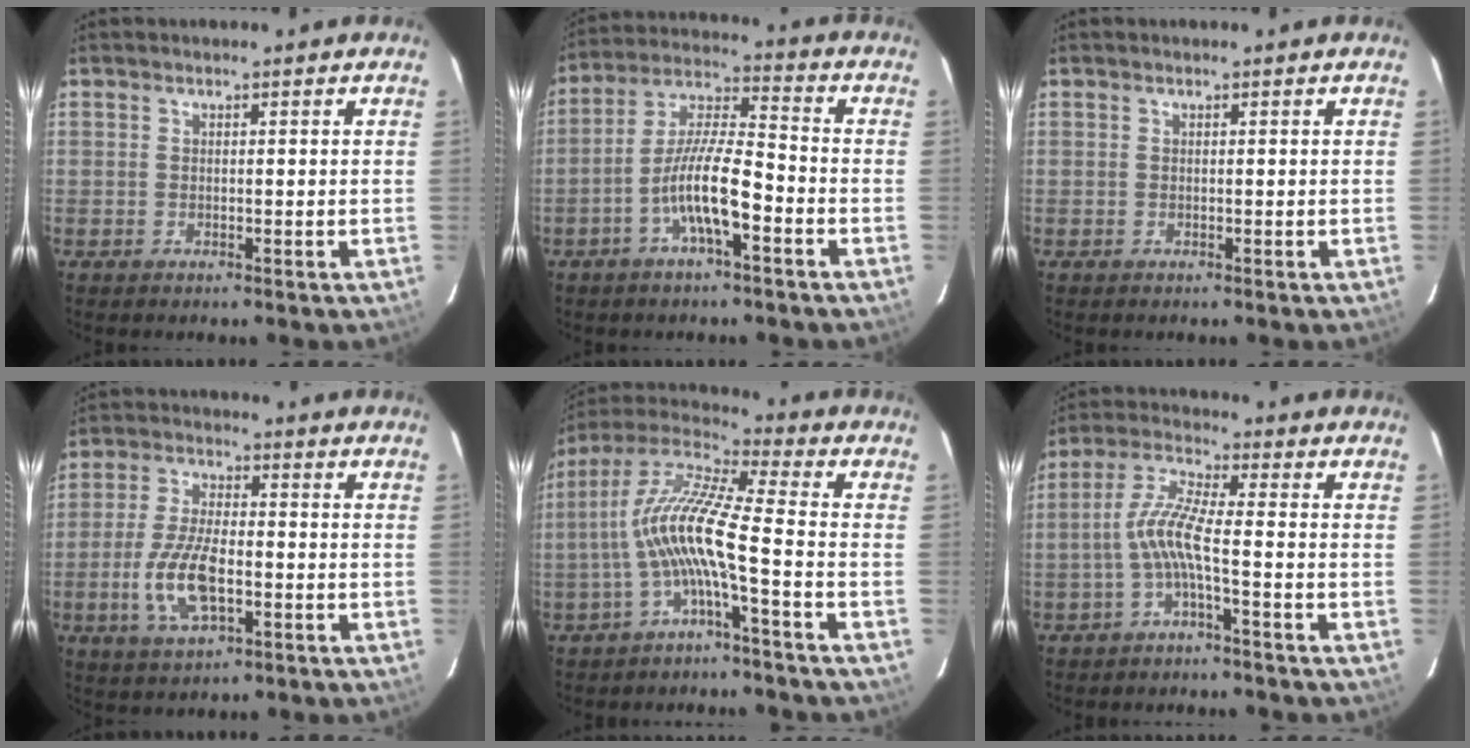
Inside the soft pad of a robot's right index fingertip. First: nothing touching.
{"total": 10.4, "force": [-4.7, 1.9, 9.1], "torque": [-0.186, 0.005, -0.088]}
{"total": 0.0}
{"total": 10.8, "force": [-3.0, 4.6, 9.4], "torque": [-0.197, -0.002, -0.054]}
{"total": 11.5, "force": [-3.2, 0.5, 11.1], "torque": [-0.223, 0.013, -0.064]}
{"total": 6.4, "force": [-2.4, 0.1, 5.9], "torque": [-0.141, 0.012, -0.045]}